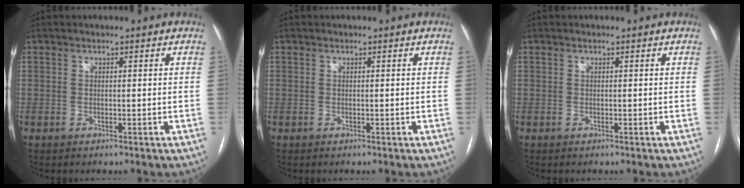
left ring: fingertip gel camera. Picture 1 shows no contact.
{"total": 0.0}
{"total": 0.0}